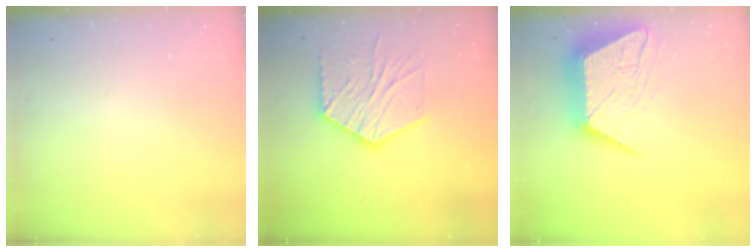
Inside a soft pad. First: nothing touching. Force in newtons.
{"total": 17.6, "press": 17.6, "slide": 1.1}
{"total": 19.9, "press": 19.9, "slide": 1.3}